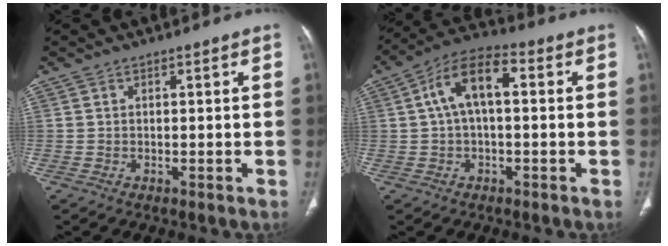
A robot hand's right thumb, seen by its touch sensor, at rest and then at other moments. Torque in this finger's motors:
{"motor_torque": [0.90, 3.24, 1.25, -0.34, 0.12]}